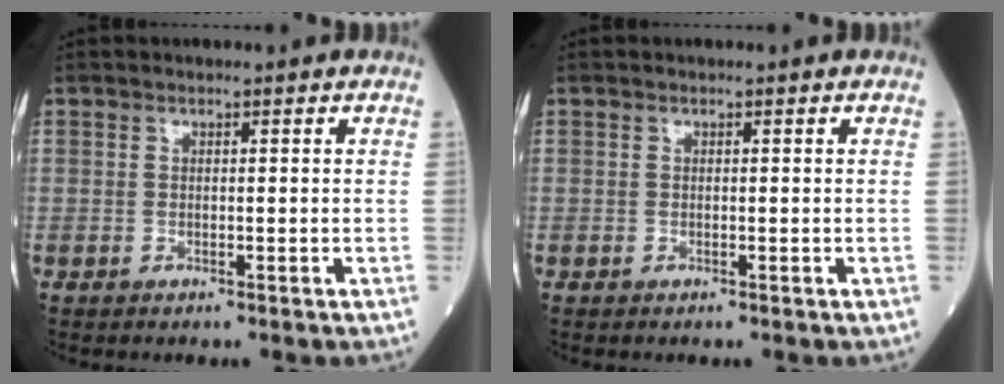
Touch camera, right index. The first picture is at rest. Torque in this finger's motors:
{"motor_torque": [0.01, 0.01, 0.00, -0.01]}